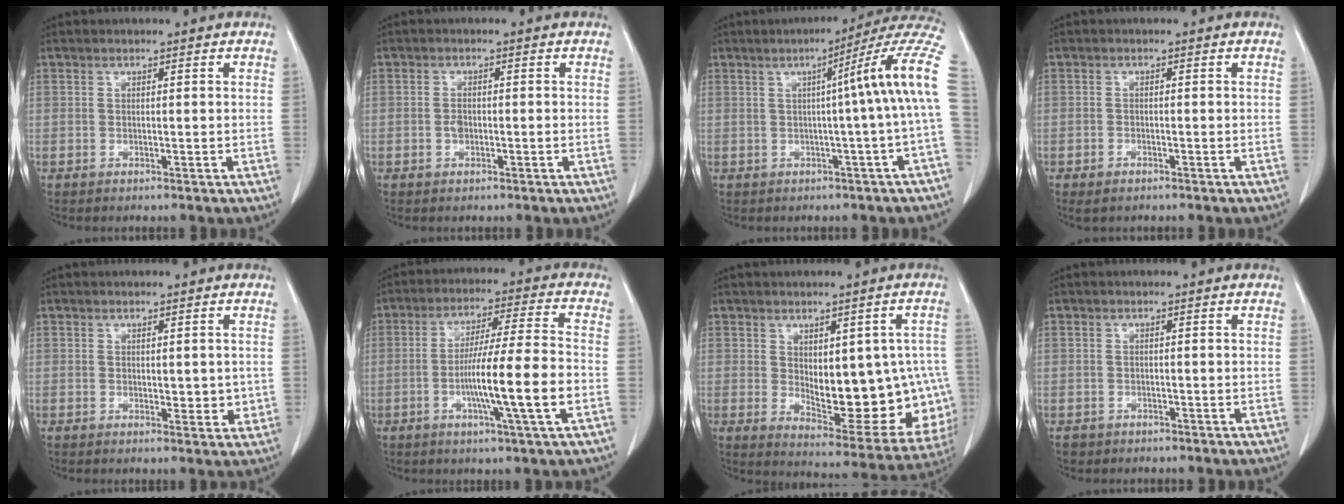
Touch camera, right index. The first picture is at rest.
{"total": 1.4, "force": [-0.4, 0.8, 1.1], "torque": [-0.019, 0.005, -0.004]}
{"total": 12.4, "force": [1.3, -1.7, 12.3], "torque": [-0.141, 0.029, 0.006]}
{"total": 1.9, "force": [-1.4, 0.9, 1.0], "torque": [-0.020, -0.002, -0.017]}
{"total": 2.8, "force": [0.1, 1.4, 2.4], "torque": [-0.028, -0.004, 0.007]}
{"total": 12.6, "force": [-3.2, -0.6, 12.1], "torque": [-0.212, -0.001, -0.058]}
{"total": 16.9, "force": [-0.9, 7.5, 15.1], "torque": [-0.161, 0.006, 0.018]}
{"total": 1.4, "force": [-0.8, 1.1, 0.0], "torque": [-0.012, 0.003, -0.013]}